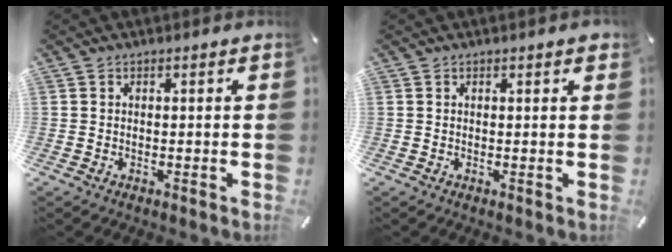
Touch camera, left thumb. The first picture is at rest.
{"total": 0.8, "force": [0.4, 0.1, 0.7], "torque": [-0.014, 0.001, 0.007]}